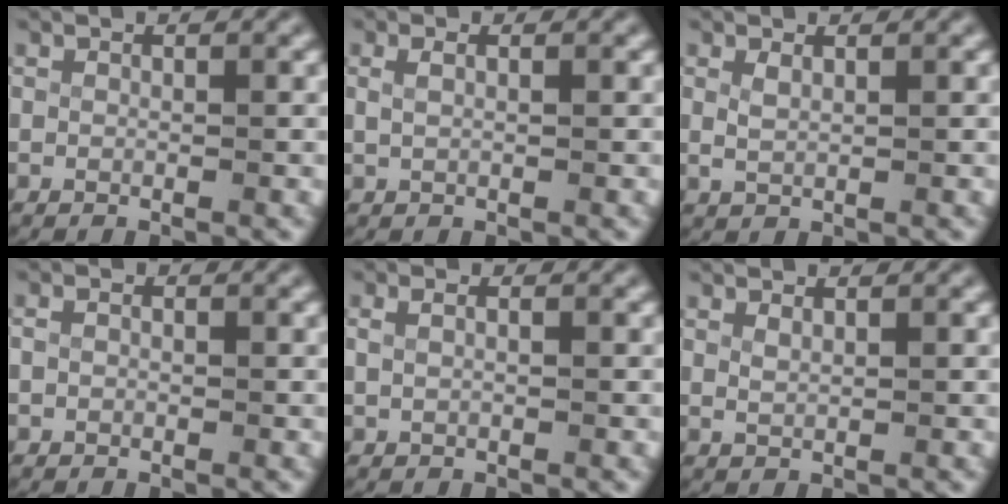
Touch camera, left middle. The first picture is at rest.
{"total": 1.0, "force": [0.3, 0.3, 0.9], "torque": [-0.024, -0.004, 0.010]}
{"total": 1.0, "force": [0.5, 0.5, 0.8], "torque": [-0.023, -0.008, 0.019]}
{"total": 1.0, "force": [-0.1, 0.9, 0.5], "torque": [-0.014, -0.003, -0.003]}
{"total": 1.2, "force": [0.1, 0.7, 1.0], "torque": [-0.024, -0.004, 0.005]}
{"total": 0.6, "force": [0.5, -0.1, 0.3], "torque": [-0.013, -0.008, 0.020]}